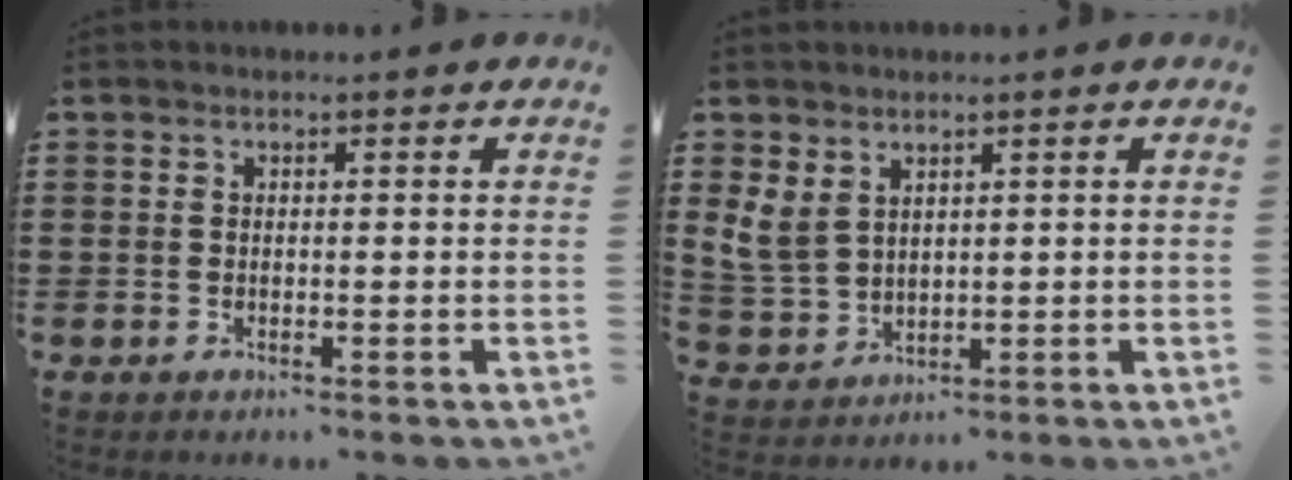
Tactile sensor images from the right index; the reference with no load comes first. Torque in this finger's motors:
{"motor_torque": [0.49, 0.44, 0.37, 0.07]}